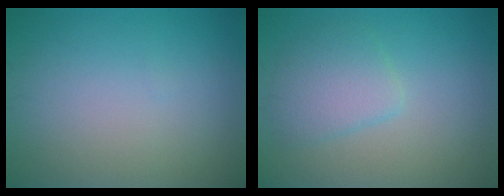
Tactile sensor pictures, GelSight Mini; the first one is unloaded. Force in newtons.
{"total": 3.0, "press": 3.0, "slide": 0.2}